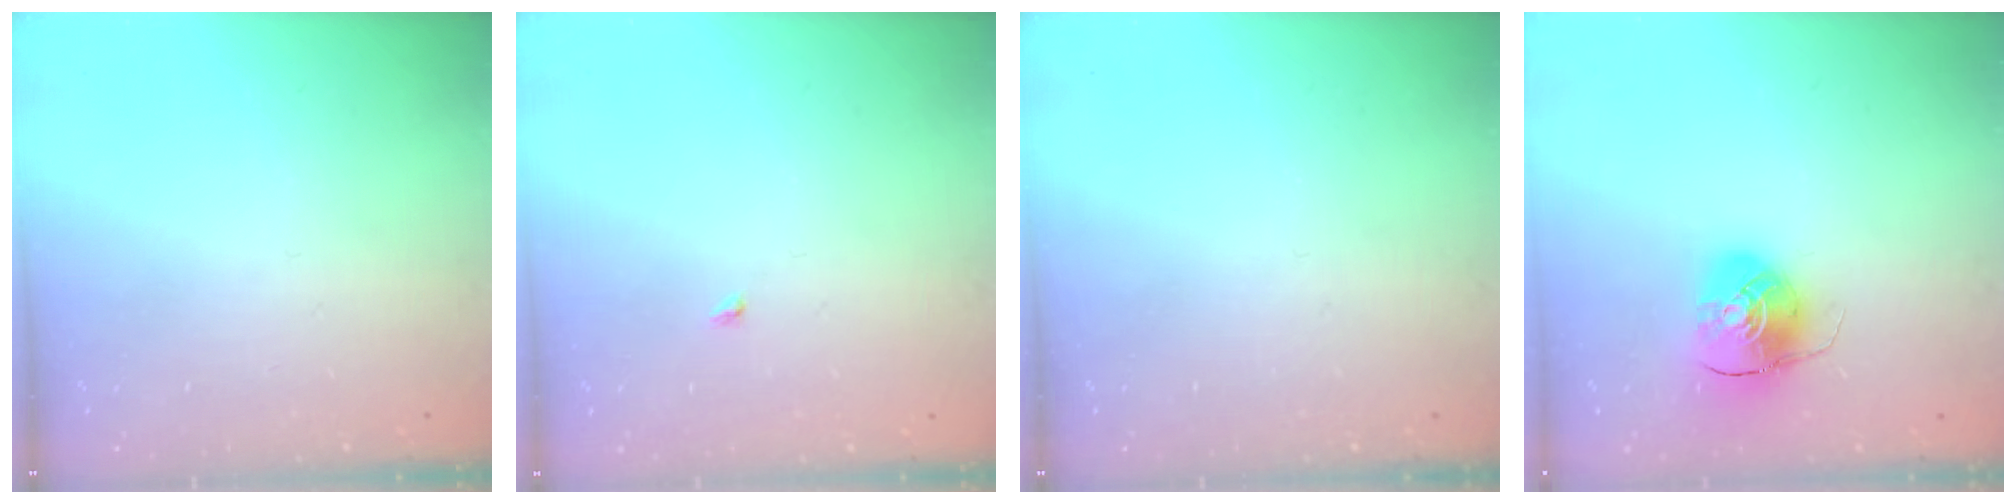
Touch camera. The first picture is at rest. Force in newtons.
{"total": 1.9, "press": 1.9, "slide": 0.3}
{"total": 0.0}
{"total": 9.1, "press": 9.1, "slide": 0.5}